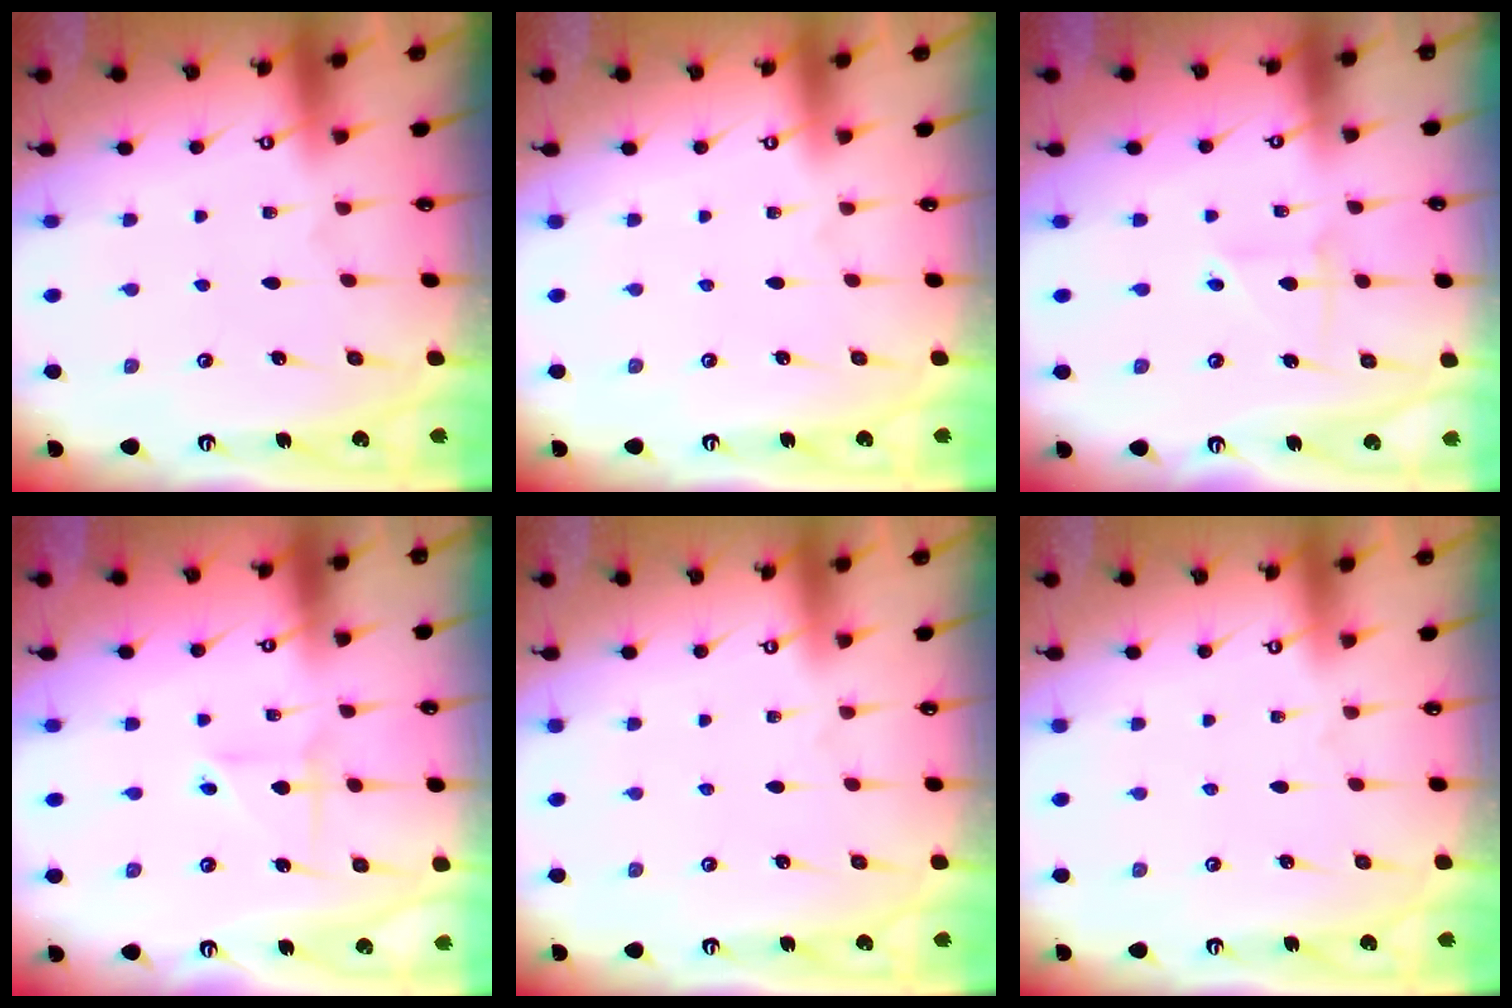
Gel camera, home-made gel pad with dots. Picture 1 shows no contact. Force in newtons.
{"total": 0.0}
{"total": 3.9, "press": 3.9, "slide": 0.4}
{"total": 2.3, "press": 2.1, "slide": 0.9}
{"total": 0.0}
{"total": 0.0}